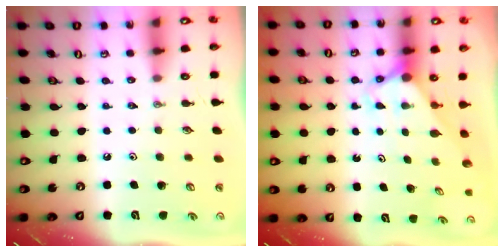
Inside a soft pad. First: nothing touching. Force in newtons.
{"total": 2.7, "press": 2.7, "slide": 0.0}